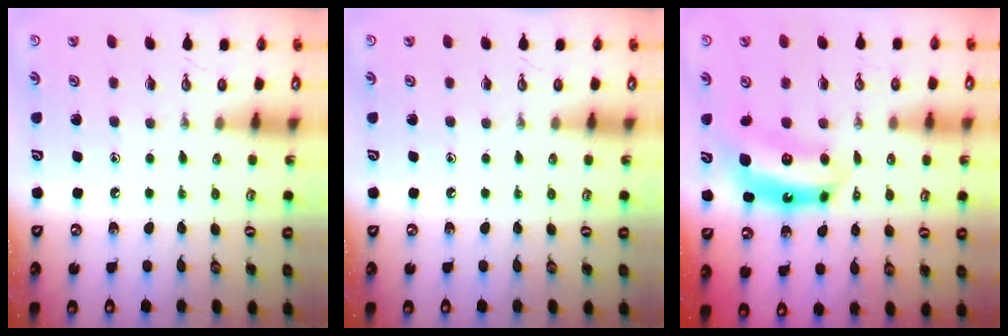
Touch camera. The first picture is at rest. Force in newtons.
{"total": 0.0}
{"total": 6.9, "press": 6.9, "slide": 0.6}